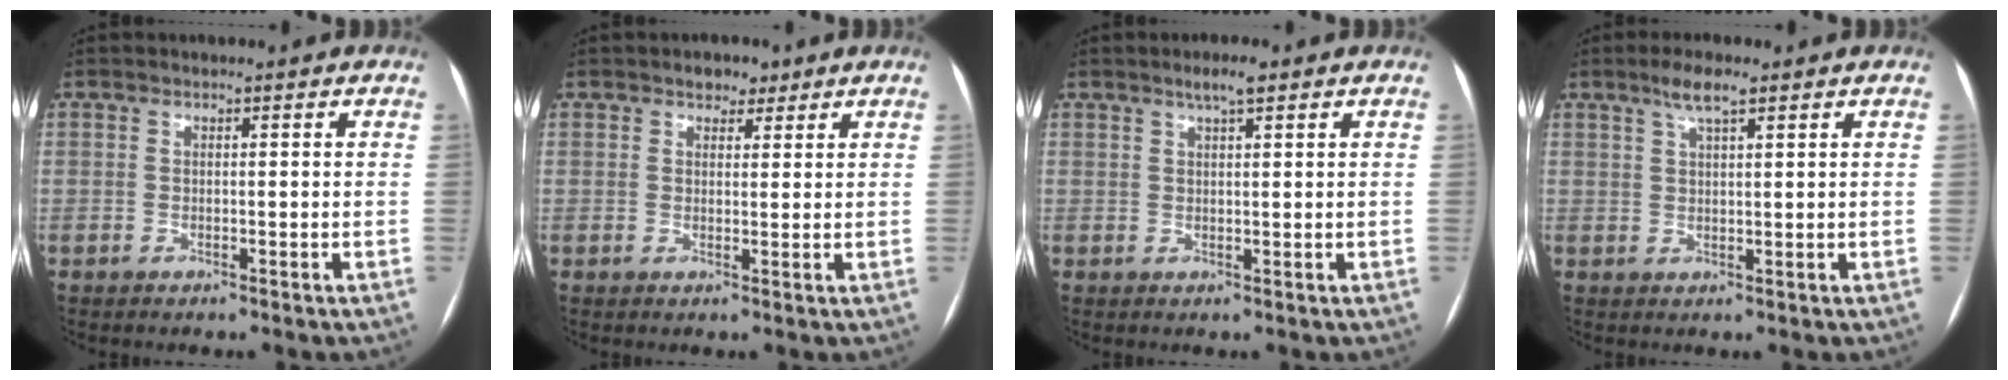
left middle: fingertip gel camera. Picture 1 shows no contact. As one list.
[{"total": 2.7, "force": [1.9, 1.7, 1.0], "torque": [-0.010, 0.004, 0.025]}, {"total": 2.8, "force": [1.8, 0.3, 2.1], "torque": [-0.040, 0.007, 0.030]}, {"total": 3.8, "force": [2.5, 0.5, 2.8], "torque": [-0.057, 0.008, 0.048]}]